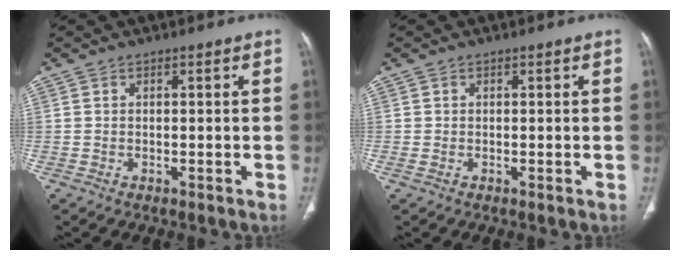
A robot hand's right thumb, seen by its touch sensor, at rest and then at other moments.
{"total": 0.9, "force": [-0.1, 0.5, 0.7], "torque": [-0.016, -0.002, 0.000]}